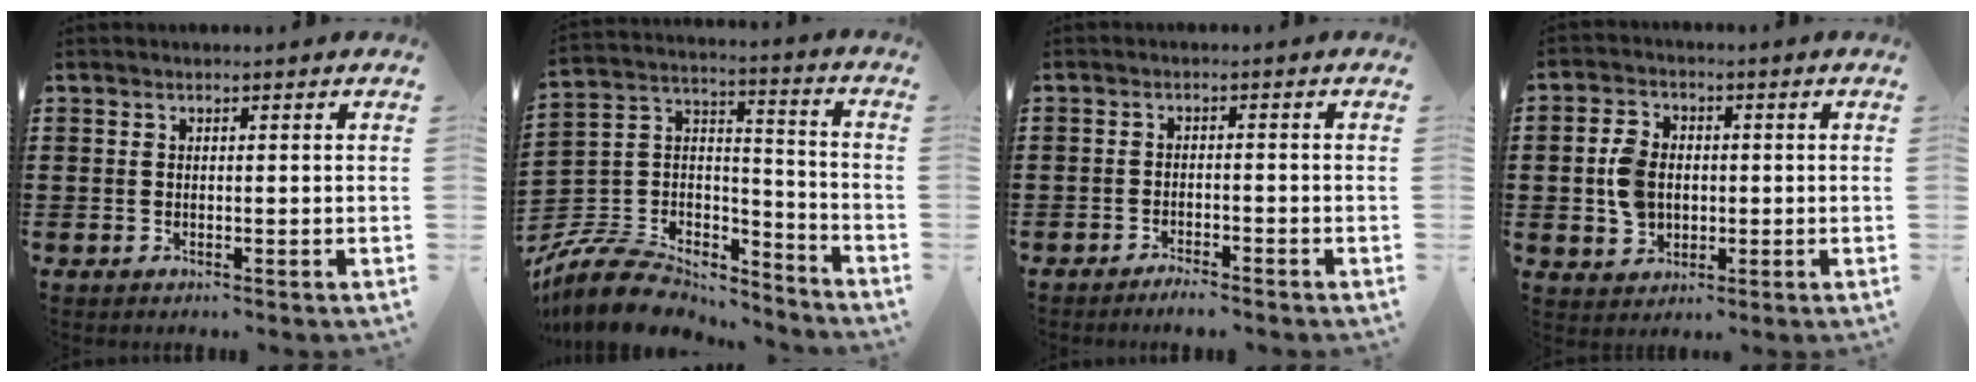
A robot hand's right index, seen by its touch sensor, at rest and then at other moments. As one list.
[{"total": 10.4, "force": [-9.0, 4.1, 3.0], "torque": [-0.086, 0.015, -0.181]}, {"total": 1.9, "force": [-1.9, 0.0, 0.3], "torque": [-0.009, 0.001, -0.039]}, {"total": 6.0, "force": [-0.2, 4.5, 3.9], "torque": [-0.103, 0.007, -0.009]}]